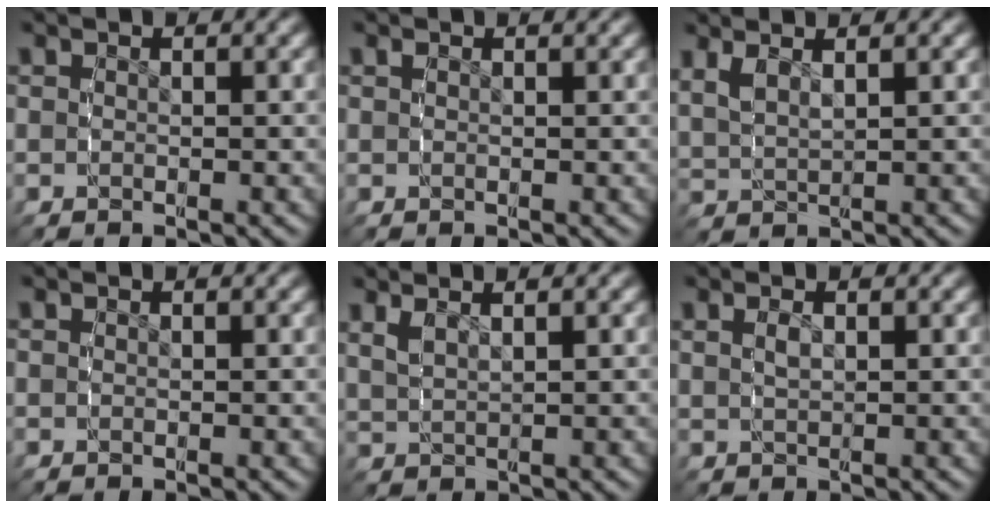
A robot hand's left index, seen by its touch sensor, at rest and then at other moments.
{"total": 0.7, "force": [0.3, -0.6, 0.0], "torque": [0.002, 0.002, 0.006]}
{"total": 2.3, "force": [1.8, 0.6, 1.3], "torque": [-0.032, 0.004, 0.040]}
{"total": 0.0}
{"total": 1.7, "force": [1.5, -0.1, 0.8], "torque": [-0.017, 0.005, 0.034]}
{"total": 0.9, "force": [0.7, -0.2, 0.6], "torque": [-0.010, 0.001, 0.014]}